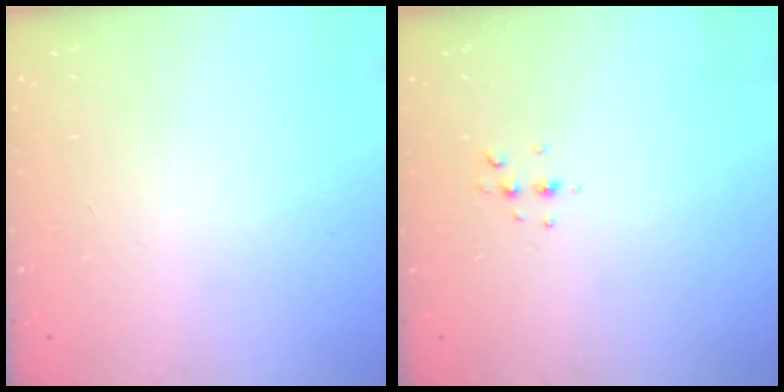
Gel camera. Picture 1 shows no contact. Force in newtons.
{"total": 3.7, "press": 3.6, "slide": 0.7}